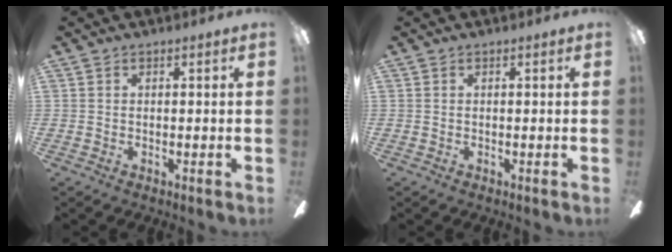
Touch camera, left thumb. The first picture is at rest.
{"total": 0.0}